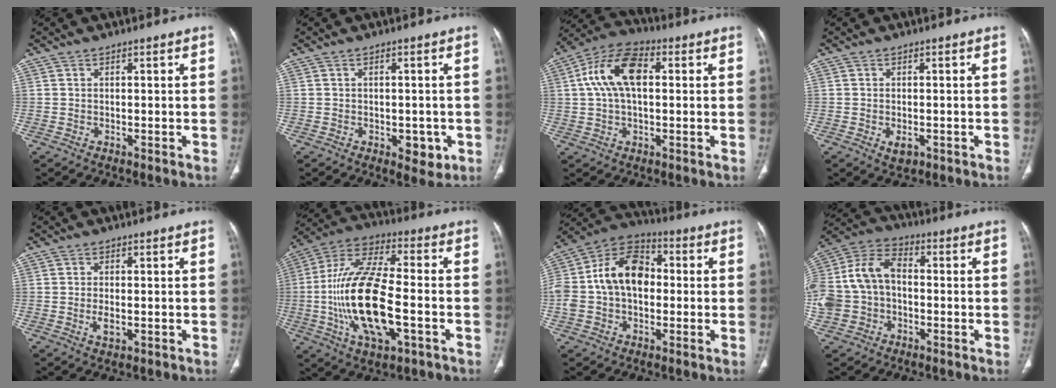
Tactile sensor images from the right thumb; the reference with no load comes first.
{"total": 4.5, "force": [-1.4, 2.6, 3.4], "torque": [-0.023, 0.001, -0.010]}
{"total": 12.1, "force": [2.2, 6.8, 9.8], "torque": [-0.188, 0.029, 0.033]}
{"total": 2.6, "force": [-0.9, 1.5, 1.9], "torque": [-0.026, 0.002, -0.008]}
{"total": 2.6, "force": [-0.5, 1.2, 2.2], "torque": [-0.046, -0.004, -0.008]}
{"total": 21.0, "force": [-4.1, 8.2, 18.9], "torque": [-0.383, 0.023, -0.068]}
{"total": 15.8, "force": [0.3, 10.8, 11.5], "torque": [-0.198, 0.043, -0.004]}
{"total": 15.2, "force": [-1.1, 11.5, 9.9], "torque": [-0.219, 0.044, -0.024]}